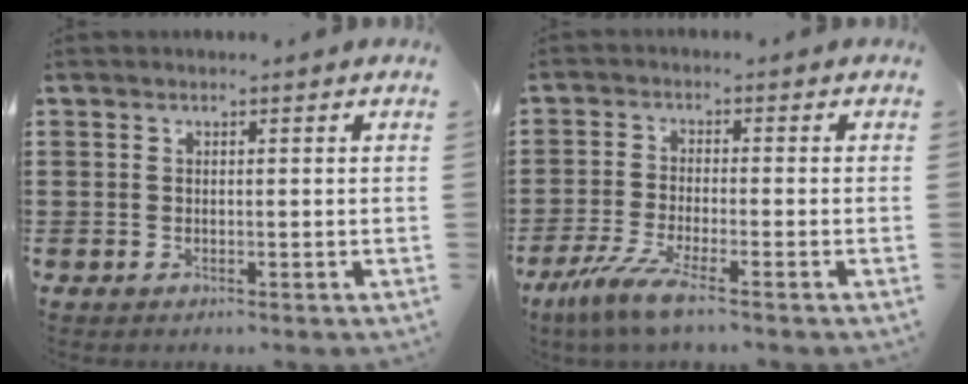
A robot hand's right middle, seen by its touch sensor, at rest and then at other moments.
{"total": 6.0, "force": [-4.5, 0.3, 4.0], "torque": [-0.098, -0.023, -0.091]}